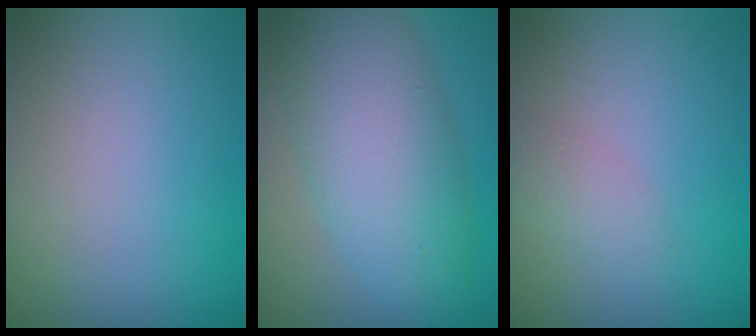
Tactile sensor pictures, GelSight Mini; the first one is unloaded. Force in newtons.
{"total": 8.1, "press": 8.1, "slide": 0.3}
{"total": 1.5, "press": 1.5, "slide": 0.1}